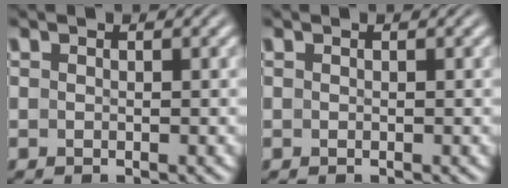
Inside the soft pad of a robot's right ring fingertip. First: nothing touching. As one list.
[{"total": 0.0}]